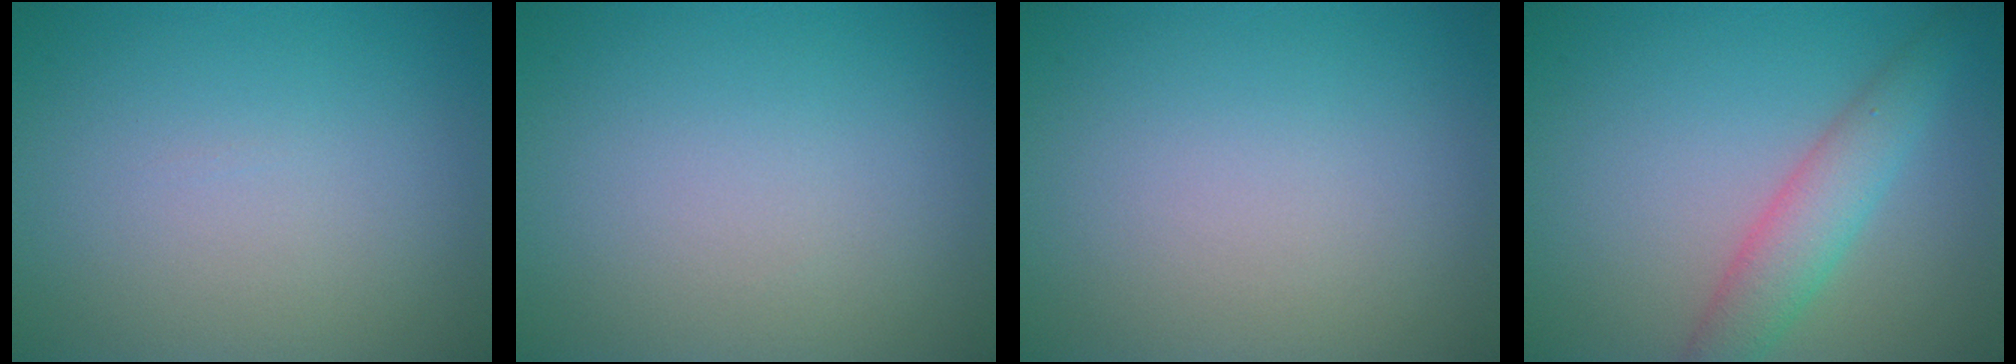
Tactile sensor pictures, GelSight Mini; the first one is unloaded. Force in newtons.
{"total": 0.0}
{"total": 0.0}
{"total": 3.7, "press": 3.7, "slide": 0.1}